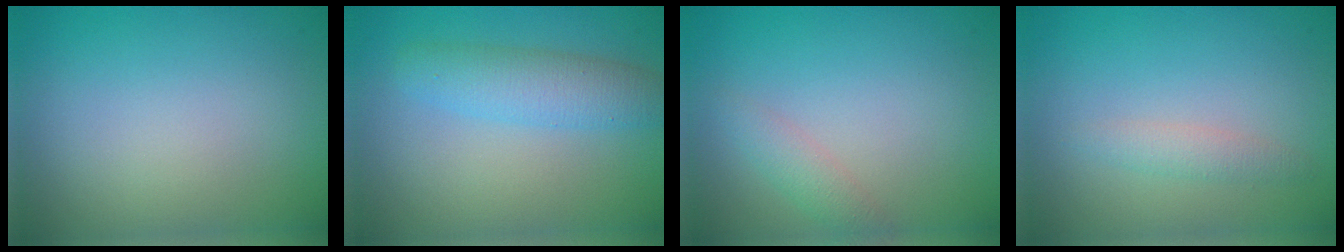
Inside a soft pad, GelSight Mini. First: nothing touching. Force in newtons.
{"total": 3.7, "press": 3.7, "slide": 0.2}
{"total": 1.5, "press": 1.5, "slide": 0.0}
{"total": 1.4, "press": 1.4, "slide": 0.0}